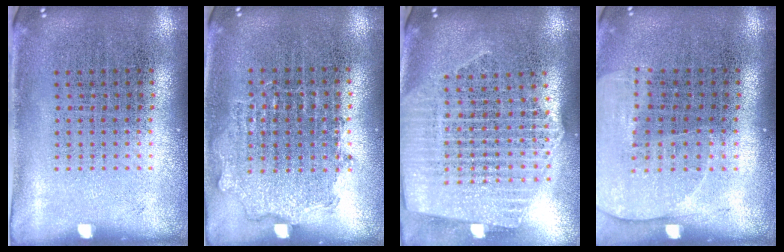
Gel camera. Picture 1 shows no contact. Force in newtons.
{"total": 0.9, "press": 0.9, "slide": 0.3}
{"total": 2.5, "press": 2.1, "slide": 1.3}
{"total": 1.4, "press": 1.3, "slide": 0.5}